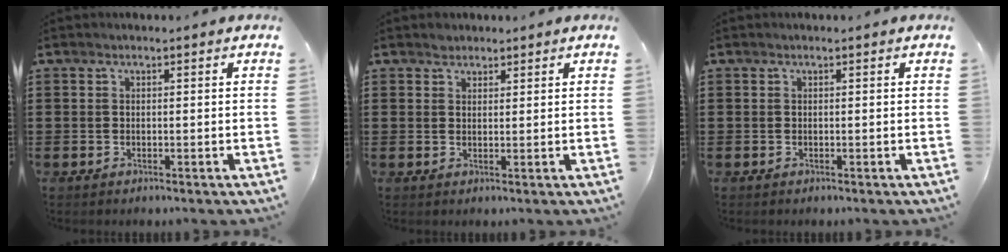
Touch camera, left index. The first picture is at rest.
{"total": 1.7, "force": [1.4, 0.8, 0.0], "torque": [0.005, -0.001, 0.027]}
{"total": 0.0}